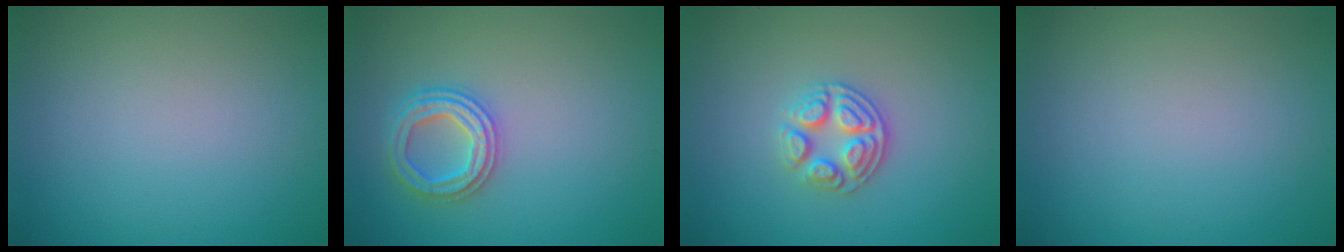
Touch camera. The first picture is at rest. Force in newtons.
{"total": 3.1, "press": 3.1, "slide": 0.7}
{"total": 3.3, "press": 2.9, "slide": 1.6}
{"total": 0.0}